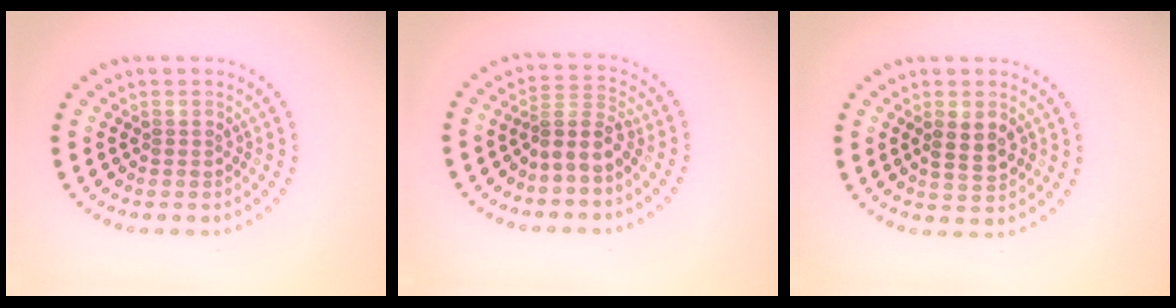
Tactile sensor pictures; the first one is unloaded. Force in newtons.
{"total": 2.9, "press": 2.1, "slide": 2.0}
{"total": 2.4, "press": 2.4, "slide": 0.3}